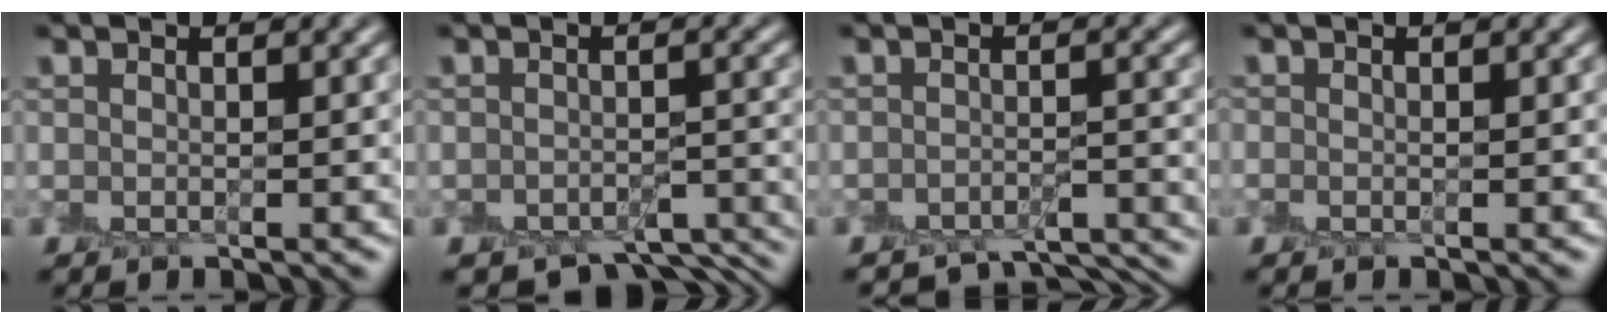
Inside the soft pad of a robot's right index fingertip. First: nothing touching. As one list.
[{"total": 6.2, "force": [-5.1, 2.5, 2.6], "torque": [-0.028, -0.014, -0.055]}, {"total": 5.0, "force": [-4.7, 1.0, 1.4], "torque": [-0.016, -0.007, -0.059]}, {"total": 0.5, "force": [-0.2, 0.5, 0.1], "torque": [-0.002, 0.000, -0.004]}]